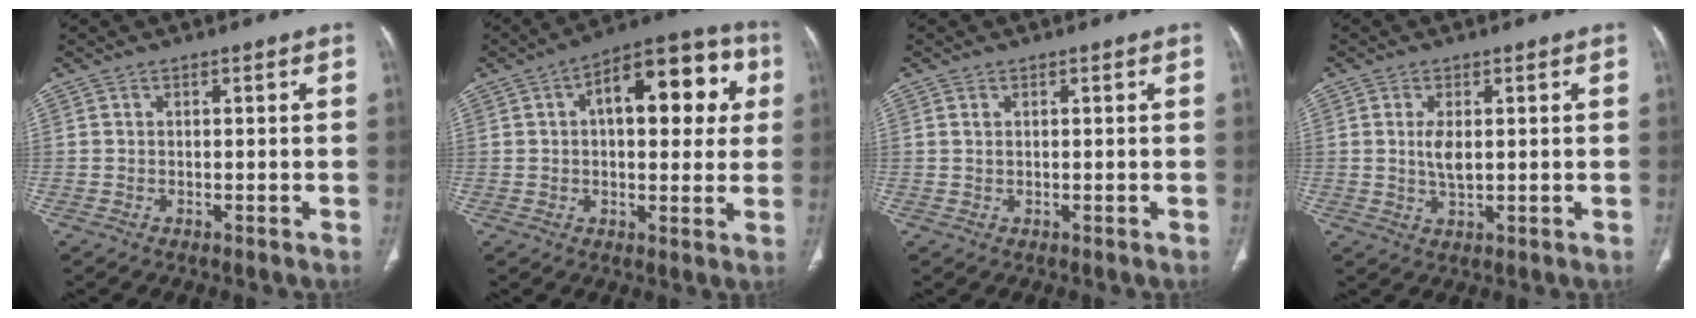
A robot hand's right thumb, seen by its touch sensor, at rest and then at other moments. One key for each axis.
{"total": 18.8, "fx": 4.8, "fy": 9.2, "fz": 15.6, "tx": -0.169, "ty": 0.027, "tz": 0.057}
{"total": 0.8, "fx": 0.4, "fy": 0.4, "fz": 0.6, "tx": -0.016, "ty": 0.003, "tz": 0.009}
{"total": 3.7, "fx": 0.6, "fy": 1.6, "fz": 3.3, "tx": -0.067, "ty": -0.008, "tz": 0.014}